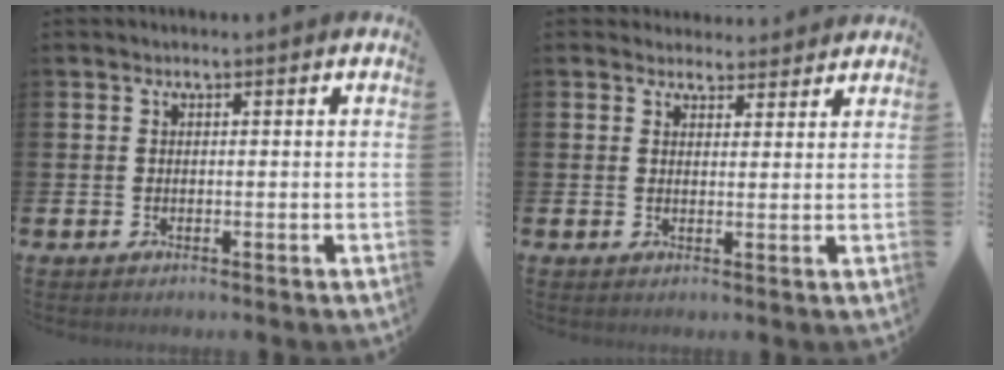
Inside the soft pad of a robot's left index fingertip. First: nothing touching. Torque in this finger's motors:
{"motor_torque": [0.92, -1.22, 0.03, -0.03]}